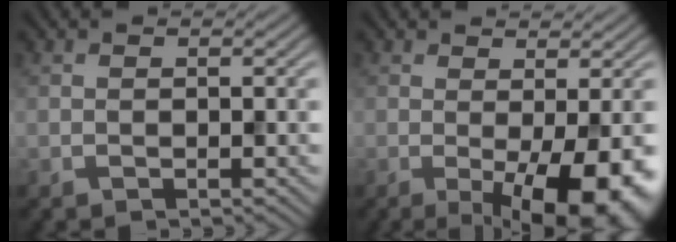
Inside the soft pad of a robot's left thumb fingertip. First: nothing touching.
{"total": 8.3, "force": [-1.7, 3.3, 7.4], "torque": [-0.106, -0.012, -0.017]}